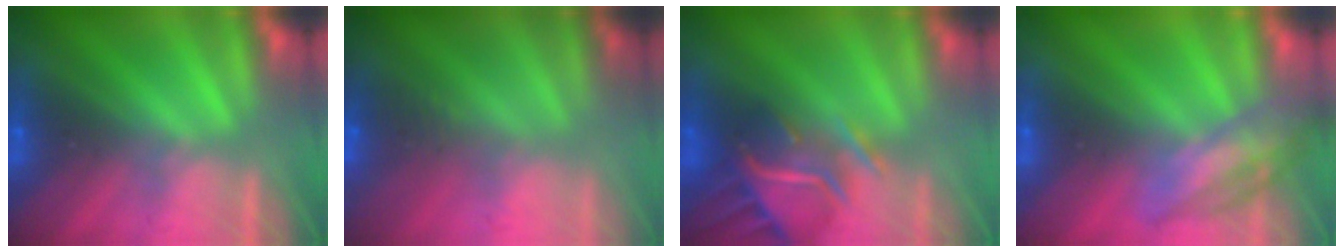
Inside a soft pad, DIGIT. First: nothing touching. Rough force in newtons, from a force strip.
{"total": 2.4}
{"total": 5.8}
{"total": 2.4}